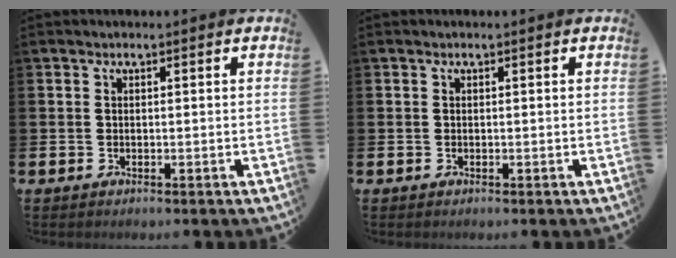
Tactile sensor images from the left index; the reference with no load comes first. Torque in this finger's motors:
{"motor_torque": [-0.02, 0.01, 0.00, -0.01]}